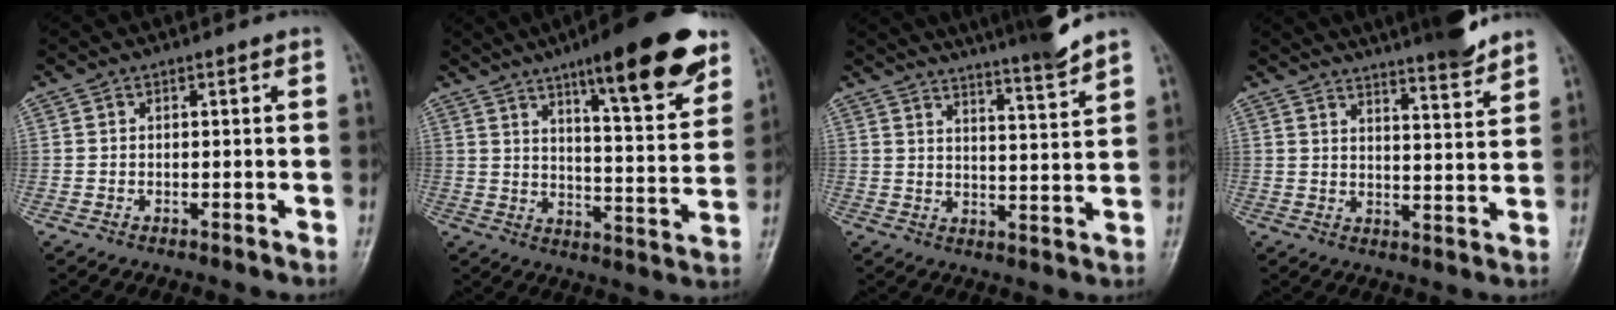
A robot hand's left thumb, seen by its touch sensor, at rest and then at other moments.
{"total": 19.5, "force": [12.1, 4.4, 14.7], "torque": [-0.171, -0.055, 0.179]}
{"total": 13.4, "force": [11.9, 0.2, 6.2], "torque": [-0.082, -0.063, 0.169]}
{"total": 12.9, "force": [11.2, 1.5, 6.2], "torque": [-0.074, -0.059, 0.152]}